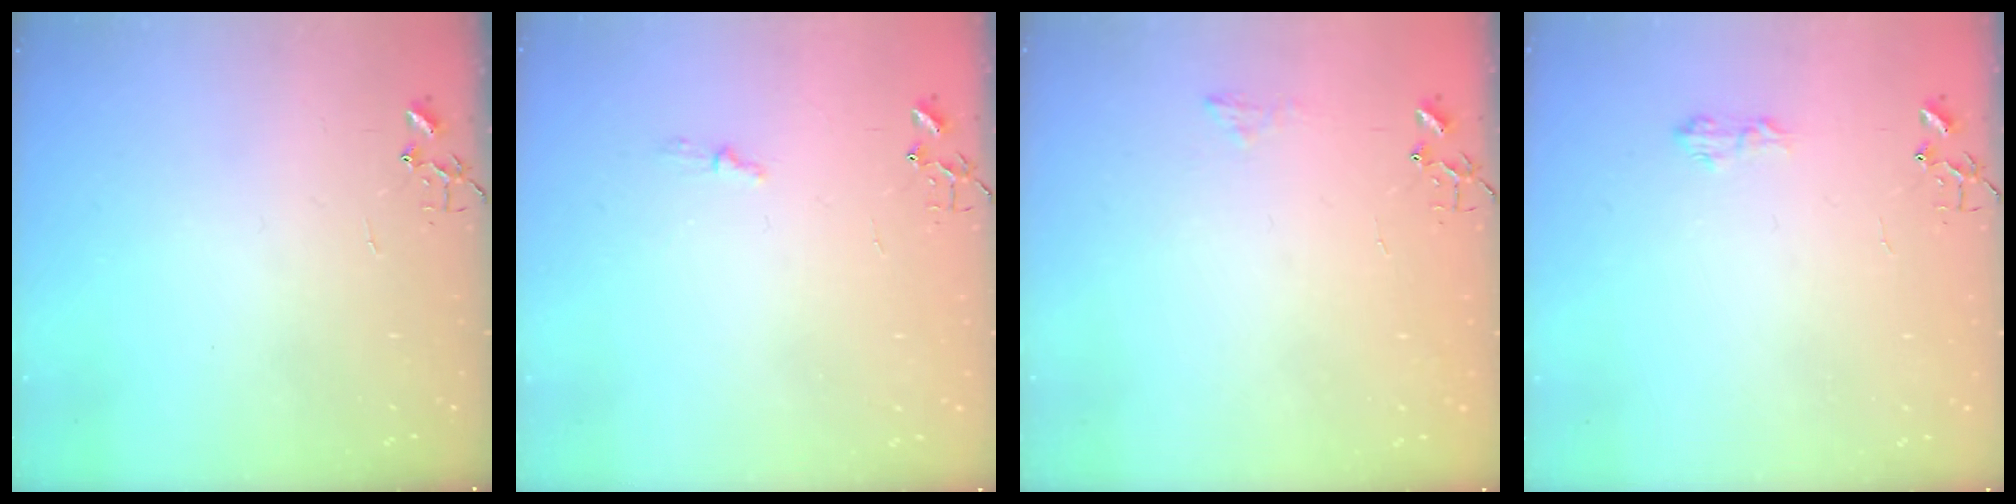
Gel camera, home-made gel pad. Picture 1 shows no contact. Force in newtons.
{"total": 3.8, "press": 3.7, "slide": 0.5}
{"total": 5.9, "press": 5.9, "slide": 0.8}
{"total": 5.9, "press": 5.9, "slide": 0.8}